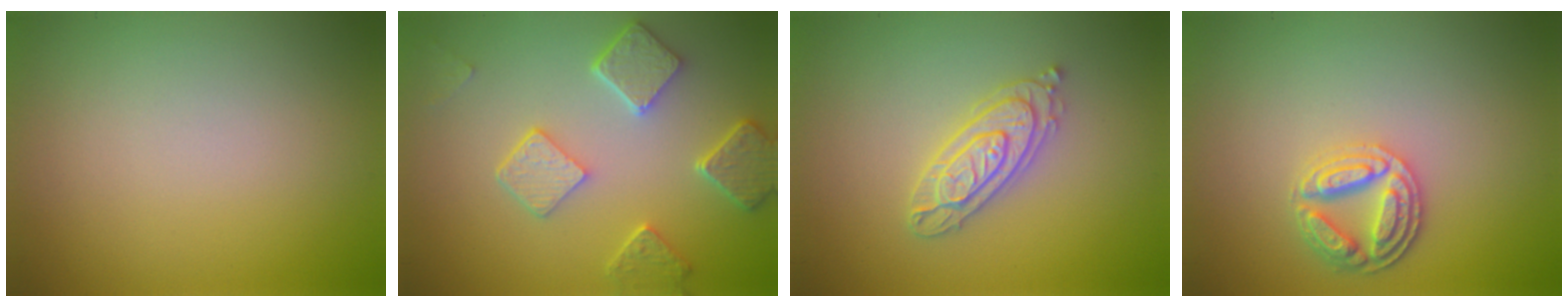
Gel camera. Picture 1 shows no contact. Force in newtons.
{"total": 5.0, "press": 3.9, "slide": 3.0}
{"total": 3.7, "press": 3.7, "slide": 0.6}
{"total": 3.7, "press": 3.3, "slide": 1.7}